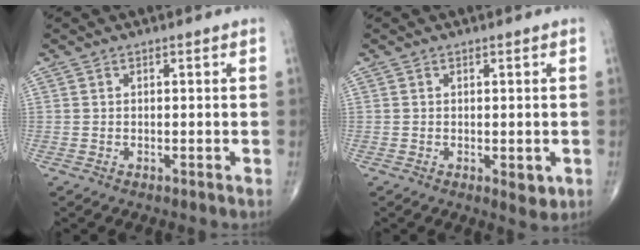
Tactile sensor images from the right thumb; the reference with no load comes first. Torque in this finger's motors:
{"motor_torque": [0.43, 0.55, -0.14, -0.05, 0.05]}